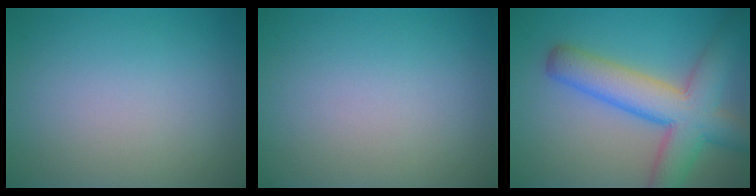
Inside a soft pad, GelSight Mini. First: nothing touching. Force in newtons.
{"total": 0.0}
{"total": 8.3, "press": 8.3, "slide": 0.3}